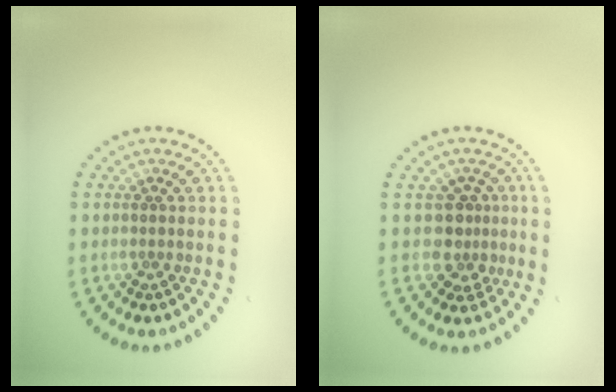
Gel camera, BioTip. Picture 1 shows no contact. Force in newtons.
{"total": 2.5, "press": 1.8, "slide": 1.7}